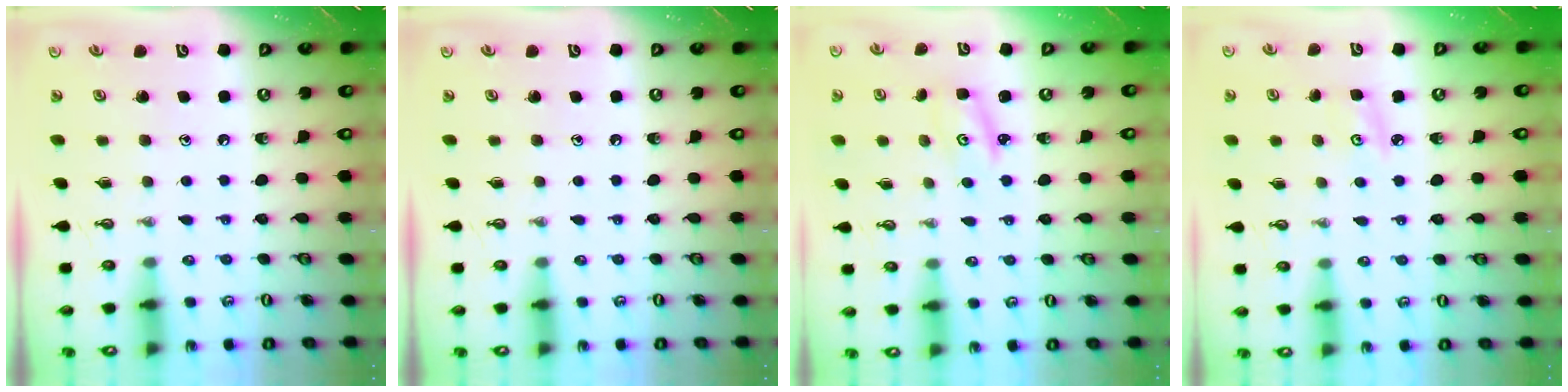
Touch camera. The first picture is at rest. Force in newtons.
{"total": 0.0}
{"total": 2.9, "press": 2.9, "slide": 0.4}
{"total": 3.7, "press": 3.6, "slide": 0.4}